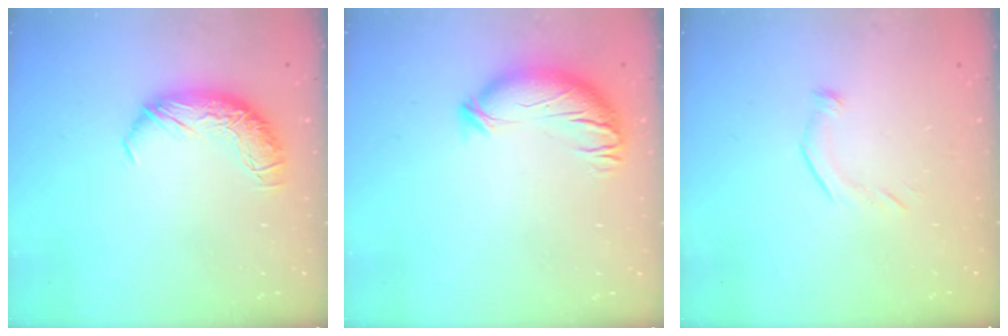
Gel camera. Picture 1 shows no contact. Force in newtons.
{"total": 3.6, "press": 2.9, "slide": 2.2}
{"total": 6.2, "press": 6.1, "slide": 1.1}